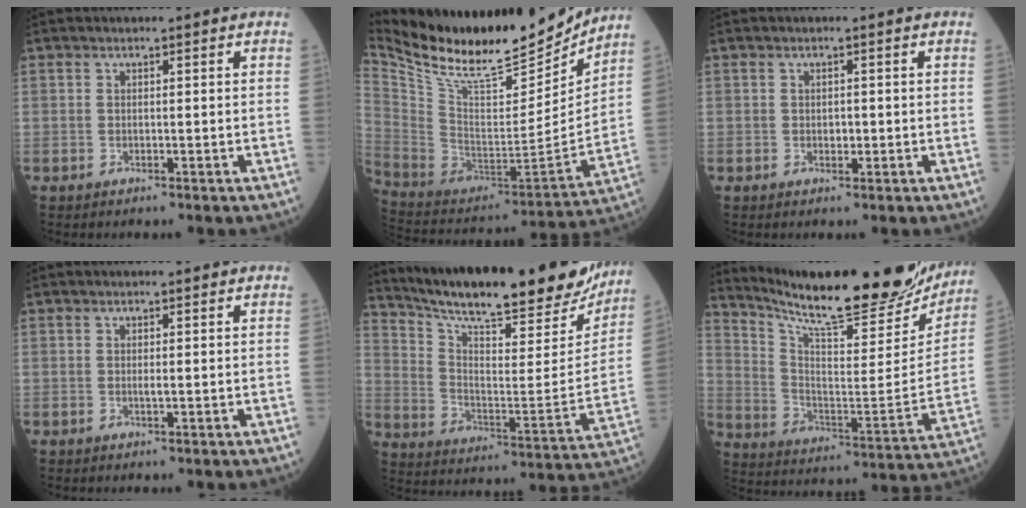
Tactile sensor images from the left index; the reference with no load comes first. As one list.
[{"total": 25.4, "force": [22.3, 5.0, 11.0], "torque": [-0.208, -0.040, 0.359]}, {"total": 1.0, "force": [-0.3, 0.6, 0.7], "torque": [-0.009, -0.003, -0.006]}, {"total": 0.6, "force": [-0.1, 0.0, 0.6], "torque": [-0.013, -0.004, -0.005]}, {"total": 27.3, "force": [23.7, 4.2, 12.9], "torque": [-0.214, -0.054, 0.332]}, {"total": 27.1, "force": [23.8, 3.9, 12.4], "torque": [-0.207, -0.061, 0.338]}]